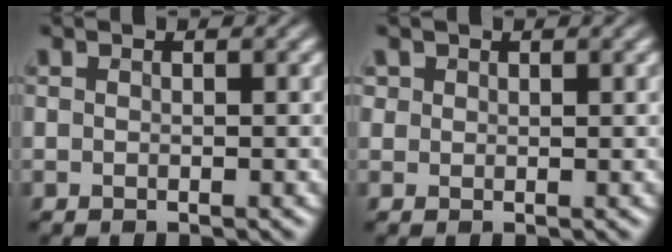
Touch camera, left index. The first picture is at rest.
{"total": 1.0, "force": [0.7, 0.7, 0.2], "torque": [-0.002, 0.000, 0.012]}